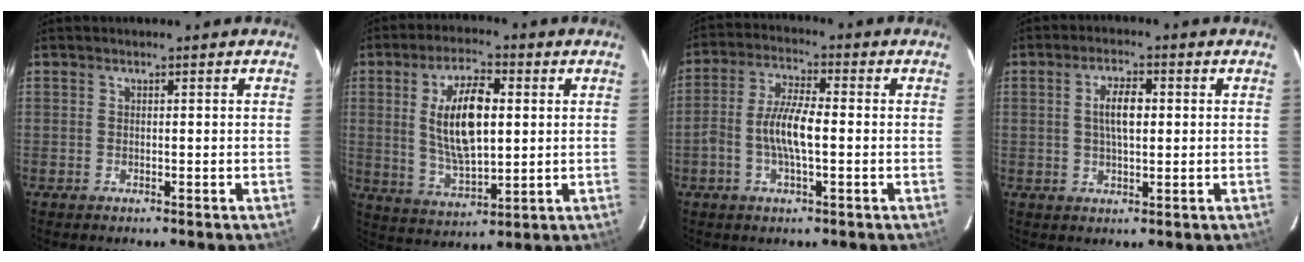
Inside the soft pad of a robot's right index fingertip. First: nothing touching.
{"total": 13.1, "force": [2.2, 5.4, 11.7], "torque": [-0.220, 0.000, 0.047]}
{"total": 7.4, "force": [-1.4, 2.1, 7.0], "torque": [-0.144, 0.010, -0.031]}
{"total": 5.3, "force": [0.7, 2.1, 4.9], "torque": [-0.090, 0.006, 0.015]}